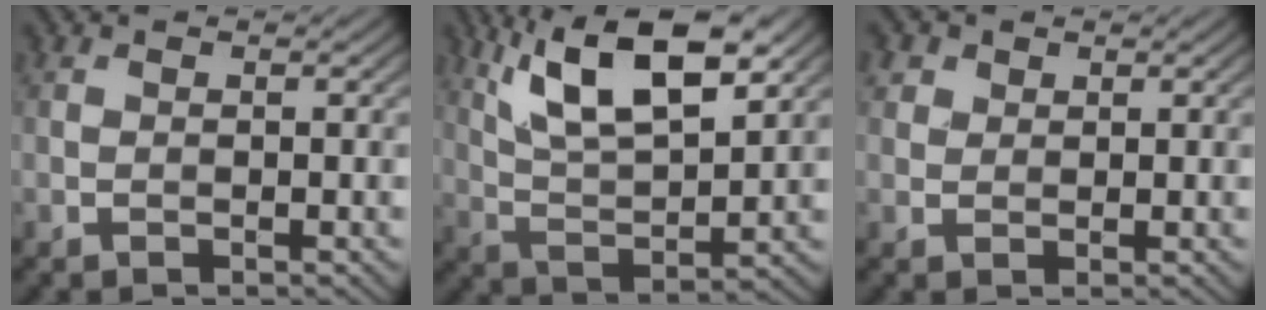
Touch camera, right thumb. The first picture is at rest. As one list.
[{"total": 13.5, "force": [7.5, 4.5, 10.3], "torque": [-0.203, 0.006, 0.133]}, {"total": 2.9, "force": [1.6, 2.2, 1.0], "torque": [-0.030, 0.001, 0.032]}]